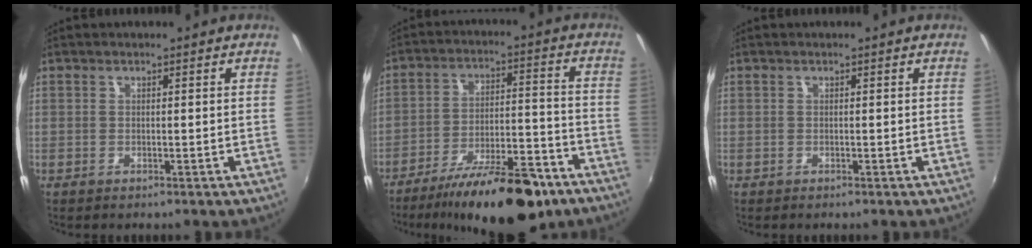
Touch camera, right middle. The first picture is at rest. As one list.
[{"total": 19.7, "force": [-14.6, 5.8, 11.9], "torque": [-0.198, -0.013, -0.216]}, {"total": 0.0}]